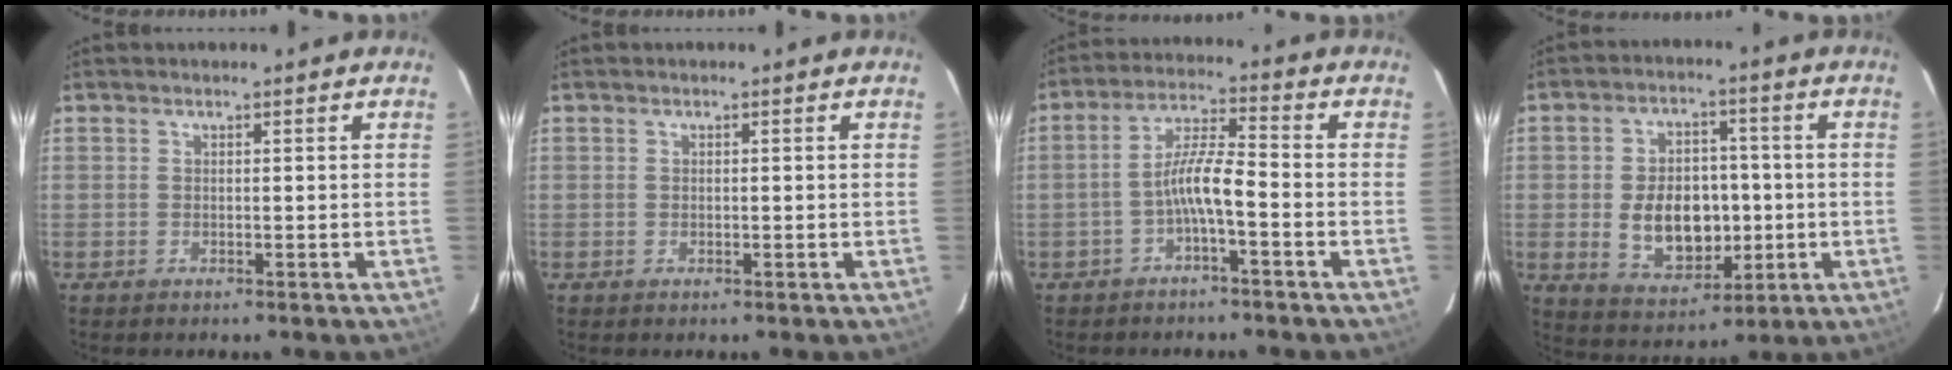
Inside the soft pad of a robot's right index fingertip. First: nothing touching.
{"total": 0.6, "force": [0.0, 0.4, 0.4], "torque": [-0.008, 0.002, 0.000]}
{"total": 6.2, "force": [-2.8, 0.6, 5.5], "torque": [-0.115, 0.015, -0.051]}
{"total": 12.3, "force": [-1.4, 8.3, 8.9], "torque": [-0.176, 0.009, -0.002]}